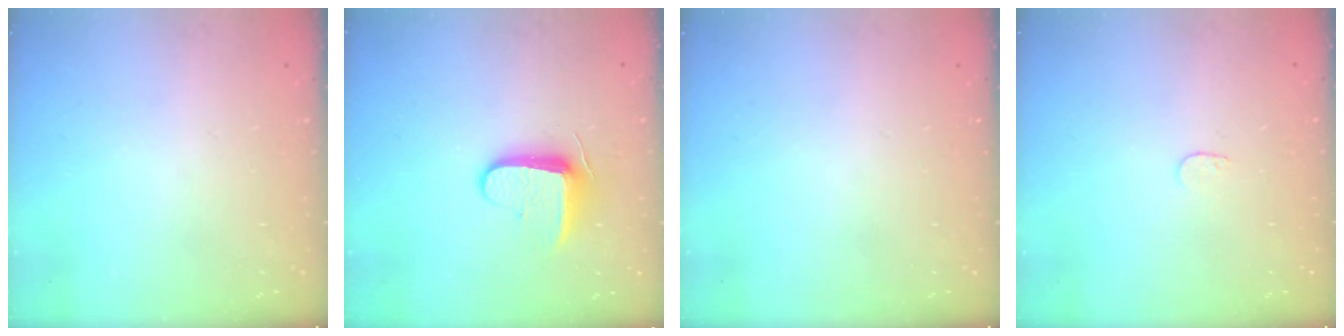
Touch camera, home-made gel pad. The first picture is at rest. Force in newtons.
{"total": 8.9, "press": 8.9, "slide": 0.9}
{"total": 0.0}
{"total": 3.6, "press": 3.6, "slide": 0.3}